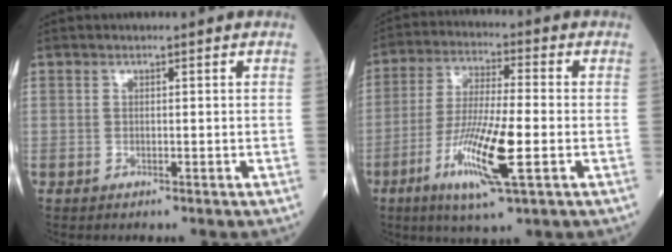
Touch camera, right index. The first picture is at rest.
{"total": 12.9, "force": [-4.2, 1.2, 12.1], "torque": [-0.237, -0.020, -0.078]}